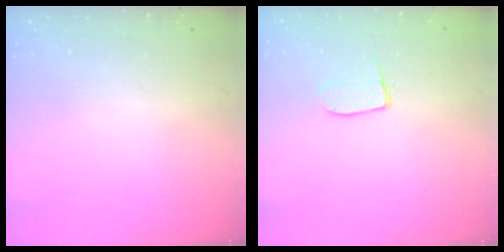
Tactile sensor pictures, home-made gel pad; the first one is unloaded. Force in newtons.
{"total": 5.3, "press": 5.3, "slide": 0.4}